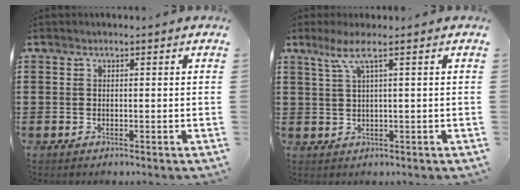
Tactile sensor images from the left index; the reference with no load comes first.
{"total": 3.7, "force": [1.5, -0.1, 3.4], "torque": [-0.077, -0.003, 0.022]}